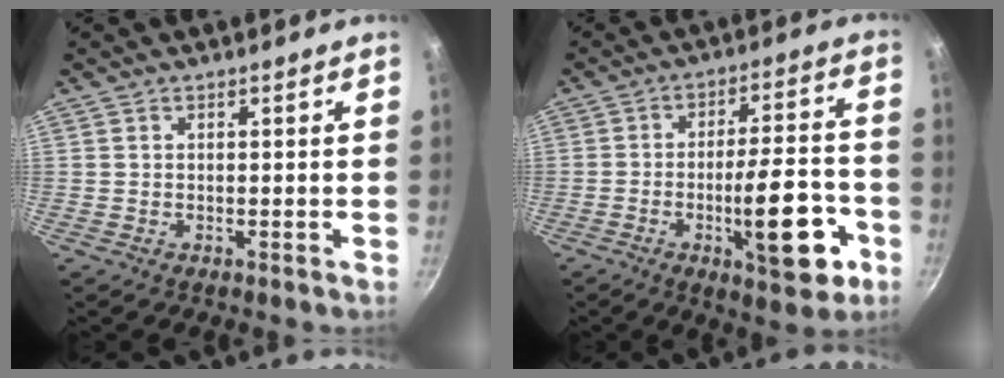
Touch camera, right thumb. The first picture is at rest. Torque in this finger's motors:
{"motor_torque": [3.45, 1.52, 1.65, -1.12, 0.35]}